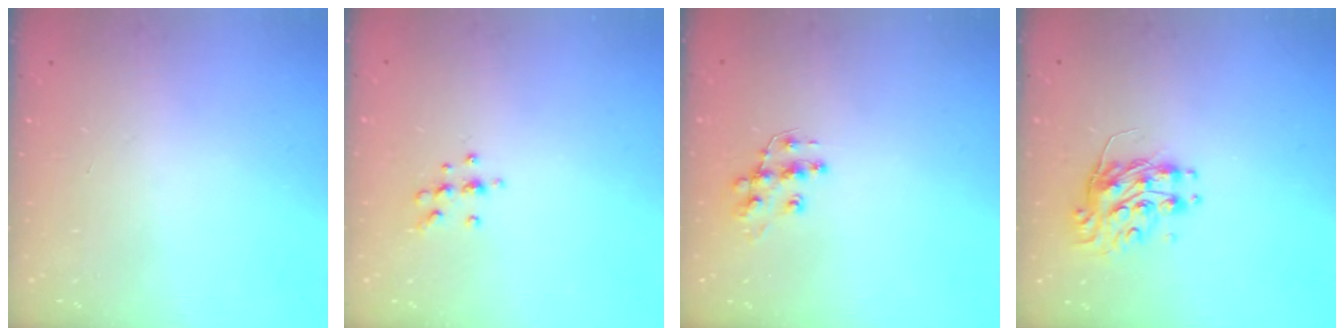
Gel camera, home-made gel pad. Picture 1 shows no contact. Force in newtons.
{"total": 7.1, "press": 7.0, "slide": 1.3}
{"total": 9.8, "press": 9.7, "slide": 0.5}
{"total": 9.2, "press": 9.2, "slide": 0.3}